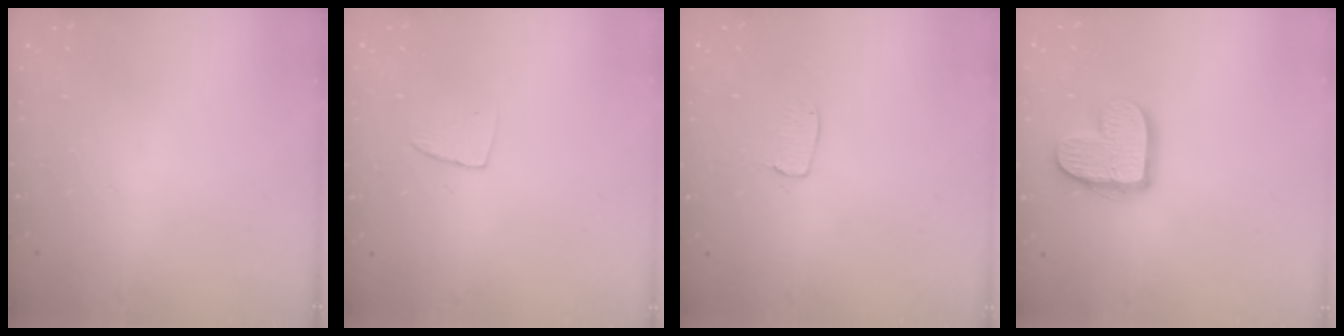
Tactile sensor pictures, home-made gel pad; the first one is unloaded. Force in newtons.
{"total": 4.9, "press": 4.8, "slide": 0.4}
{"total": 5.8, "press": 5.8, "slide": 0.2}
{"total": 13.7, "press": 13.7, "slide": 0.9}